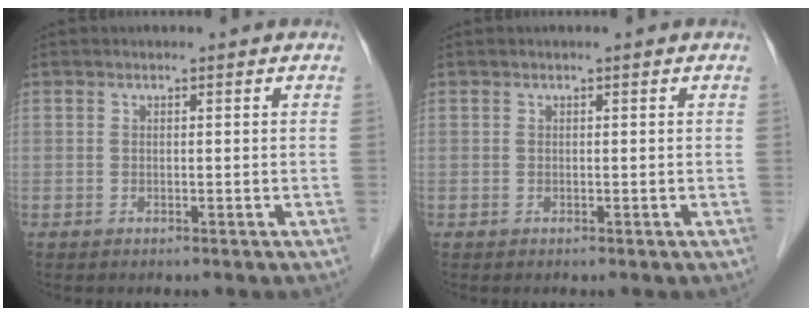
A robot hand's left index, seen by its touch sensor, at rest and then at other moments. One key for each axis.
{"total": 0.0}